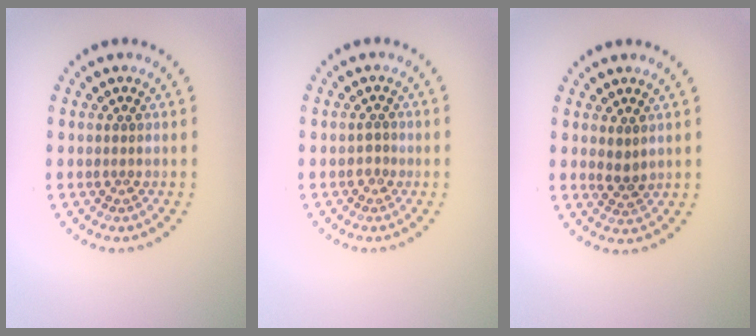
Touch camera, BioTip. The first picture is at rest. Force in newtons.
{"total": 1.0, "press": 0.9, "slide": 0.5}
{"total": 1.3, "press": 1.2, "slide": 0.6}